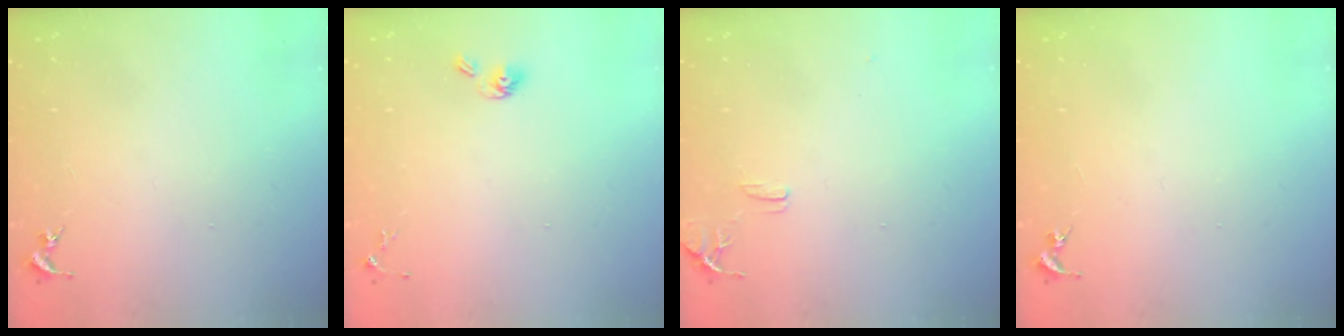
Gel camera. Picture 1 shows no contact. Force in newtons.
{"total": 5.6, "press": 5.1, "slide": 2.3}
{"total": 7.7, "press": 7.7, "slide": 0.7}
{"total": 0.0}